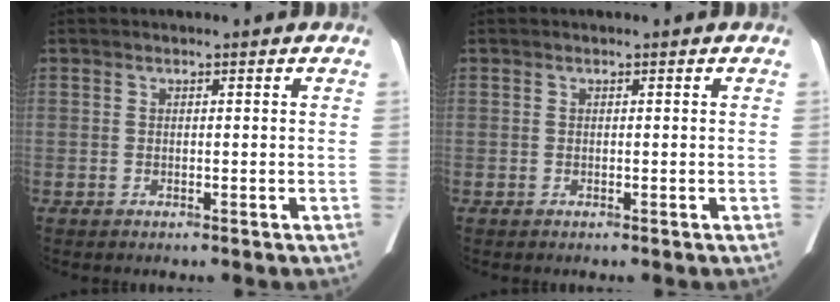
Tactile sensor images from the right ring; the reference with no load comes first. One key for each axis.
{"total": 0.0}